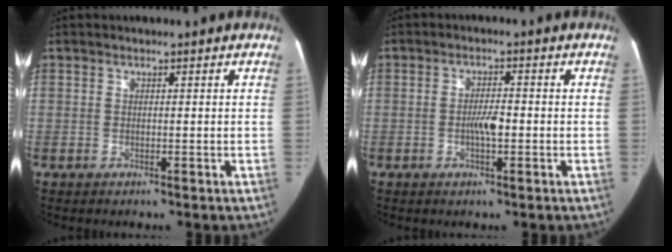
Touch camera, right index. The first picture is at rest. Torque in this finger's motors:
{"motor_torque": [0.81, -0.34, 0.42, 0.10]}